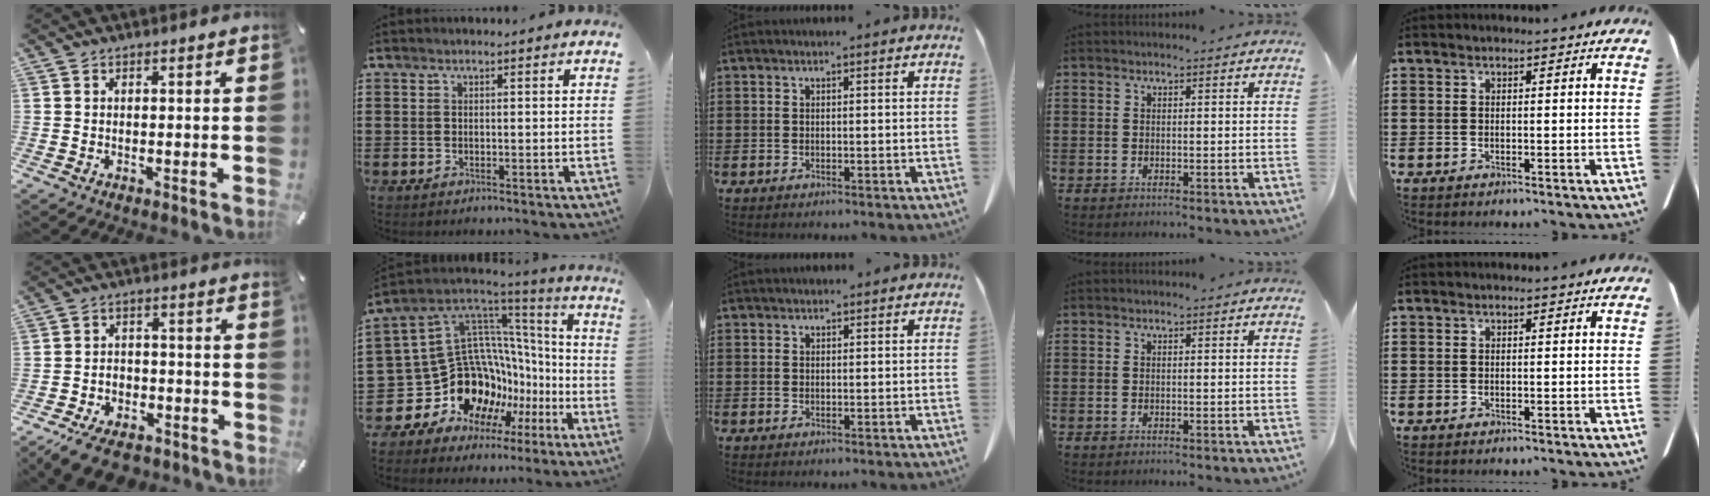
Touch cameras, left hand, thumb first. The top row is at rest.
{"thumb": {"total": 8.3, "force": [-6.6, 4.0, 3.0], "torque": [-0.041, 0.042, -0.119]}, "index": {"total": 15.6, "force": [-4.6, 13.0, 7.2], "torque": [-0.184, -0.042, -0.039]}, "middle": {"total": 2.6, "force": [1.2, 0.8, 2.2], "torque": [-0.047, 0.006, 0.019]}}